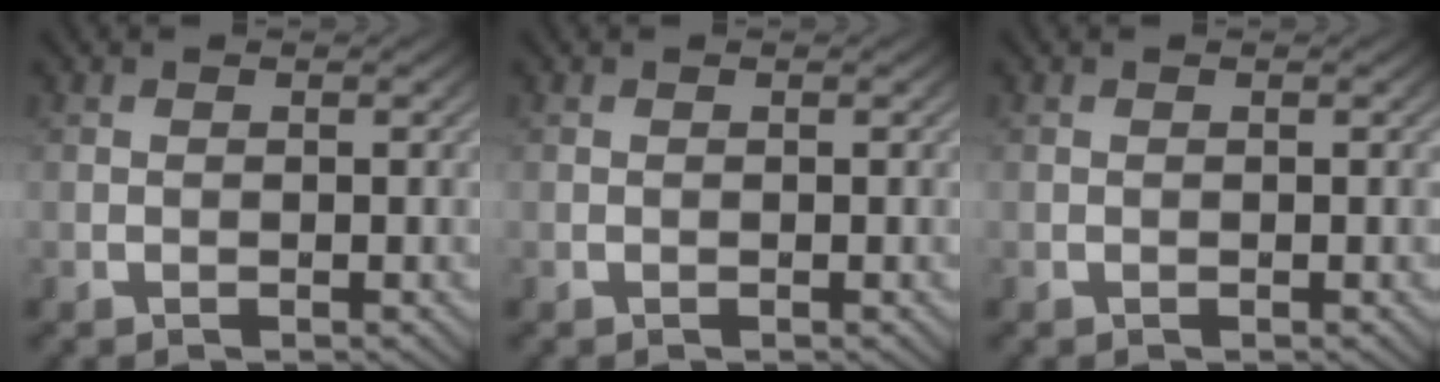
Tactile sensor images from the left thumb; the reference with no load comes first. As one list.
[{"total": 0.0}, {"total": 0.0}]